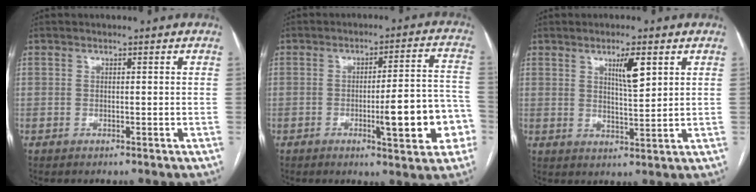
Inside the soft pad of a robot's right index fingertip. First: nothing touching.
{"total": 11.4, "force": [-3.5, 2.0, 10.7], "torque": [-0.134, 0.017, -0.041]}
{"total": 5.1, "force": [2.4, 0.8, 4.4], "torque": [-0.077, -0.002, 0.043]}